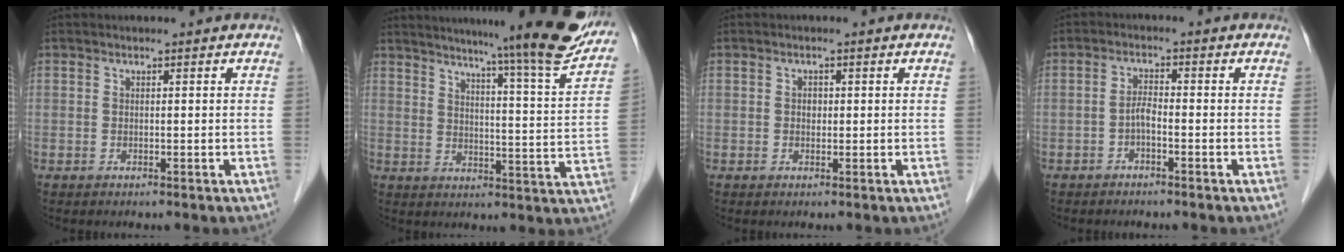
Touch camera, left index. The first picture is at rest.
{"total": 19.9, "force": [17.1, -0.5, 10.2], "torque": [-0.136, -0.049, 0.212]}
{"total": 1.1, "force": [0.1, 0.9, 0.6], "torque": [-0.013, 0.004, 0.000]}
{"total": 2.1, "force": [-1.0, 0.5, 1.7], "torque": [-0.037, 0.006, -0.021]}